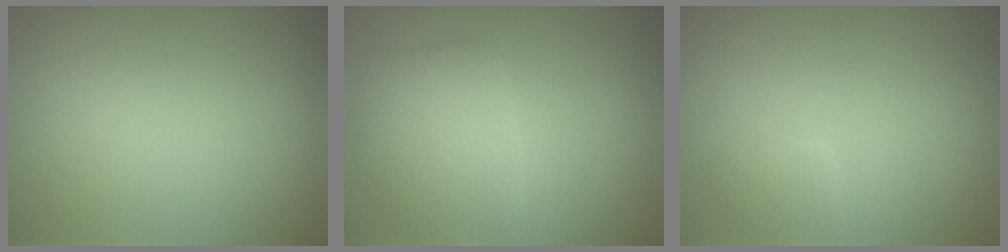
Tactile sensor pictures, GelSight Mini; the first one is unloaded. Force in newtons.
{"total": 3.7, "press": 3.6, "slide": 0.1}
{"total": 1.0, "press": 1.0, "slide": 0.0}